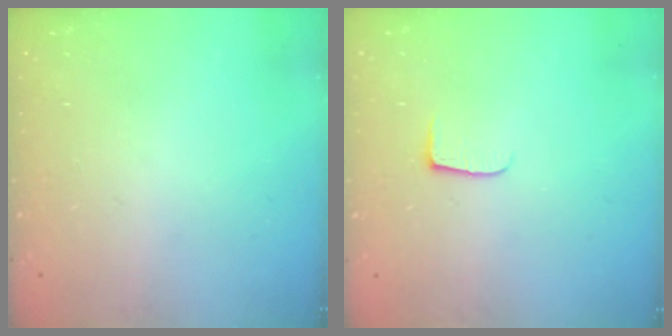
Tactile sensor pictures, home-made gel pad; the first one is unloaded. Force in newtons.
{"total": 5.6, "press": 5.5, "slide": 0.7}